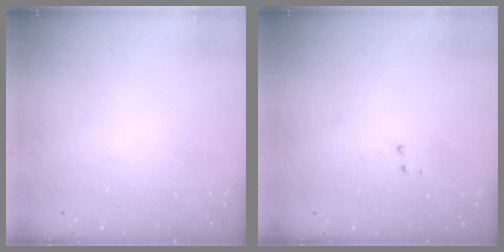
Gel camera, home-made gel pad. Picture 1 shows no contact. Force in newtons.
{"total": 3.0, "press": 2.9, "slide": 0.6}